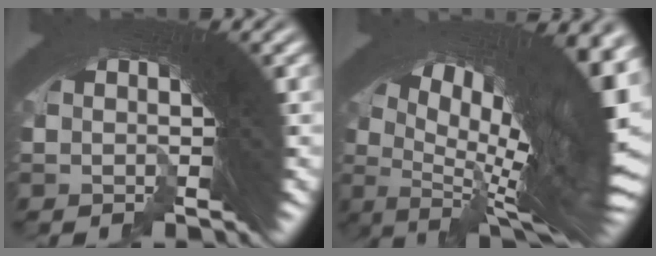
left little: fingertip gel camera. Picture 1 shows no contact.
{"total": 16.7, "force": [-0.4, 8.4, 14.5], "torque": [-0.213, -0.008, 0.000]}